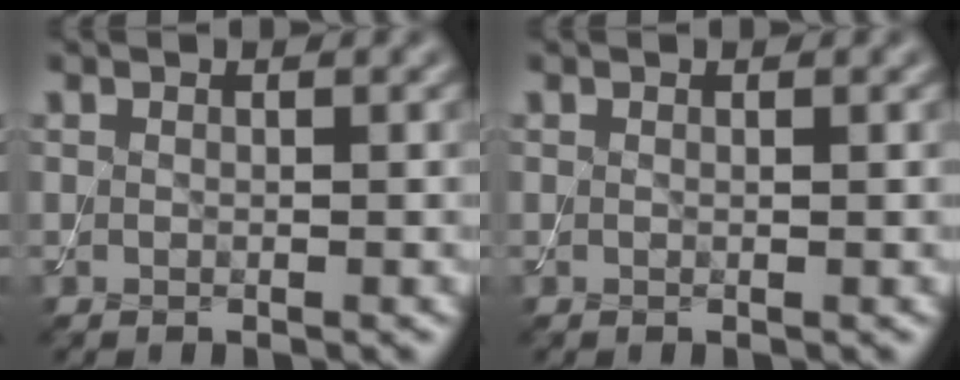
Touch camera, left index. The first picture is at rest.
{"total": 0.0}